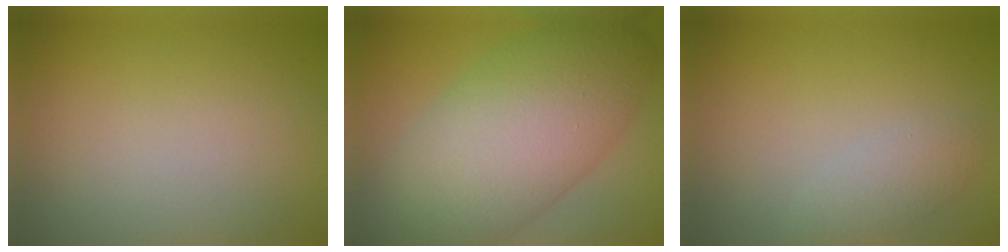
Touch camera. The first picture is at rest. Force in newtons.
{"total": 11.9, "press": 11.9, "slide": 0.3}
{"total": 1.9, "press": 1.9, "slide": 0.1}